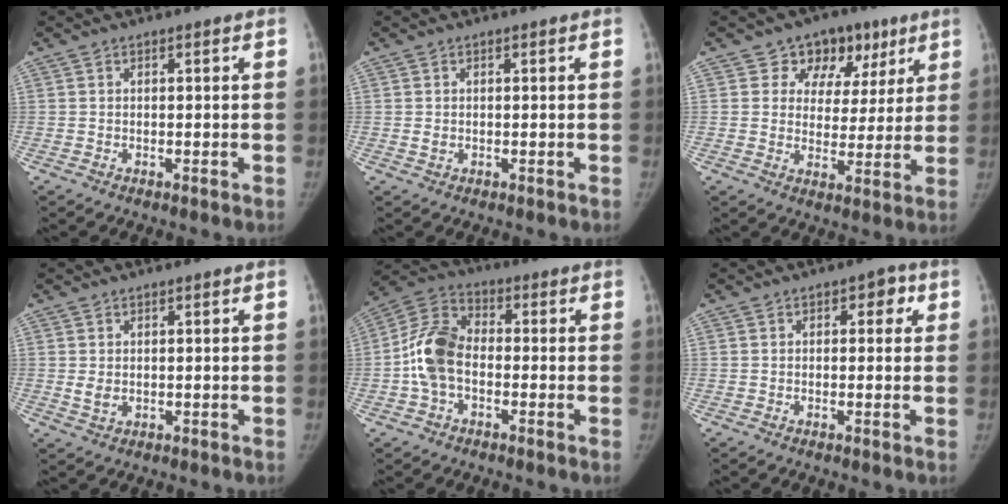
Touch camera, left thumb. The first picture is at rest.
{"total": 1.0, "force": [-0.1, 0.8, 0.6], "torque": [-0.010, -0.001, 0.000]}
{"total": 10.9, "force": [5.9, 8.3, 3.7], "torque": [0.003, -0.011, 0.085]}
{"total": 2.2, "force": [0.1, 1.6, 1.5], "torque": [-0.023, -0.005, 0.007]}
{"total": 10.6, "force": [-1.8, 7.0, 7.8], "torque": [-0.151, 0.032, -0.046]}
{"total": 3.2, "force": [0.9, 2.0, 2.3], "torque": [0.002, 0.003, 0.003]}